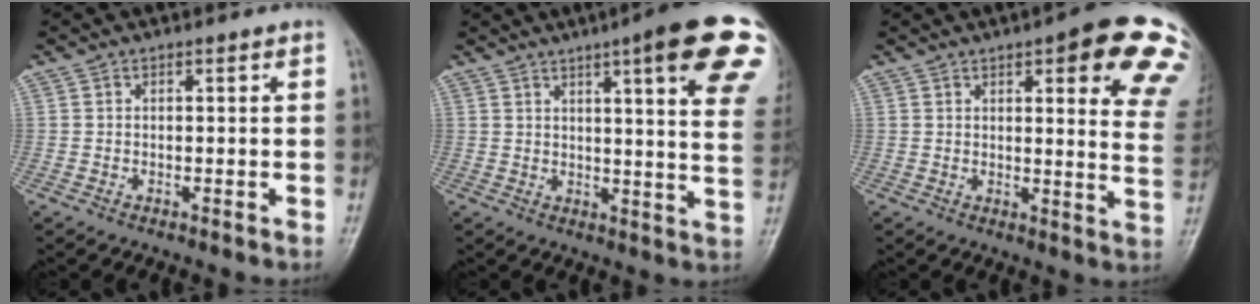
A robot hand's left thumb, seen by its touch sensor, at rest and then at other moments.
{"total": 20.9, "force": [10.8, 3.5, 17.5], "torque": [-0.196, -0.026, 0.122]}
{"total": 17.9, "force": [9.2, 4.7, 14.5], "torque": [-0.145, -0.035, 0.096]}